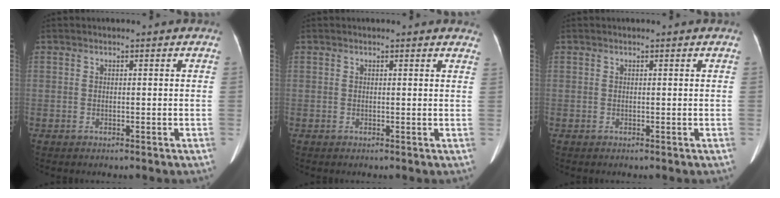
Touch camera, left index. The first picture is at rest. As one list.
[{"total": 3.1, "force": [2.9, 0.8, 0.5], "torque": [0.001, -0.008, 0.008]}, {"total": 0.0}]